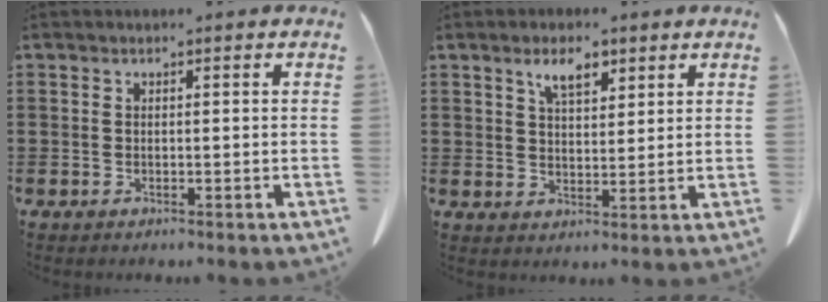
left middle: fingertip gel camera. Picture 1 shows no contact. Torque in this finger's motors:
{"motor_torque": [1.90, 0.24, 0.13, 0.08]}